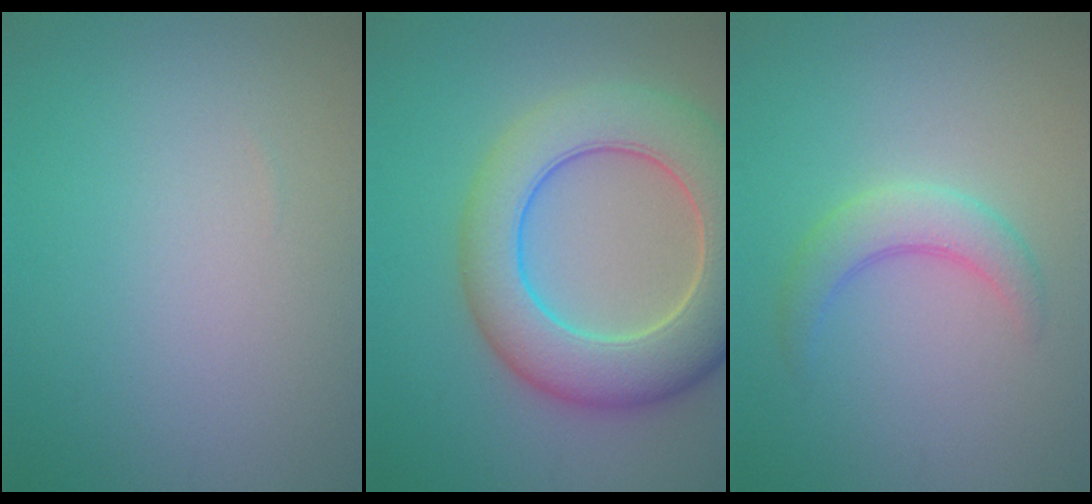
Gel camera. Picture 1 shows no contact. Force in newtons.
{"total": 10.1, "press": 10.1, "slide": 0.8}
{"total": 3.0, "press": 3.0, "slide": 0.2}